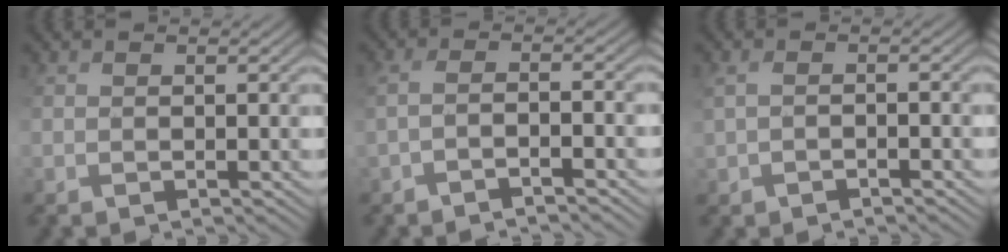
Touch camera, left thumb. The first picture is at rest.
{"total": 3.1, "force": [-2.4, -0.1, 1.9], "torque": [-0.032, 0.022, -0.045]}
{"total": 0.7, "force": [-0.6, -0.3, -0.2], "torque": [0.001, 0.010, -0.013]}